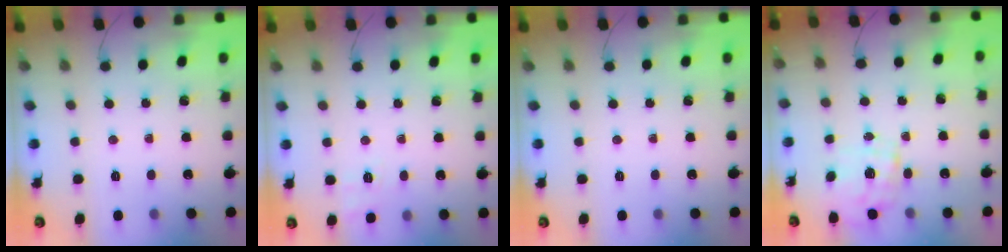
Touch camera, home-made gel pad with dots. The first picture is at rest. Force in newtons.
{"total": 2.4, "press": 1.3, "slide": 2.1}
{"total": 0.0}
{"total": 2.2, "press": 2.2, "slide": 0.4}